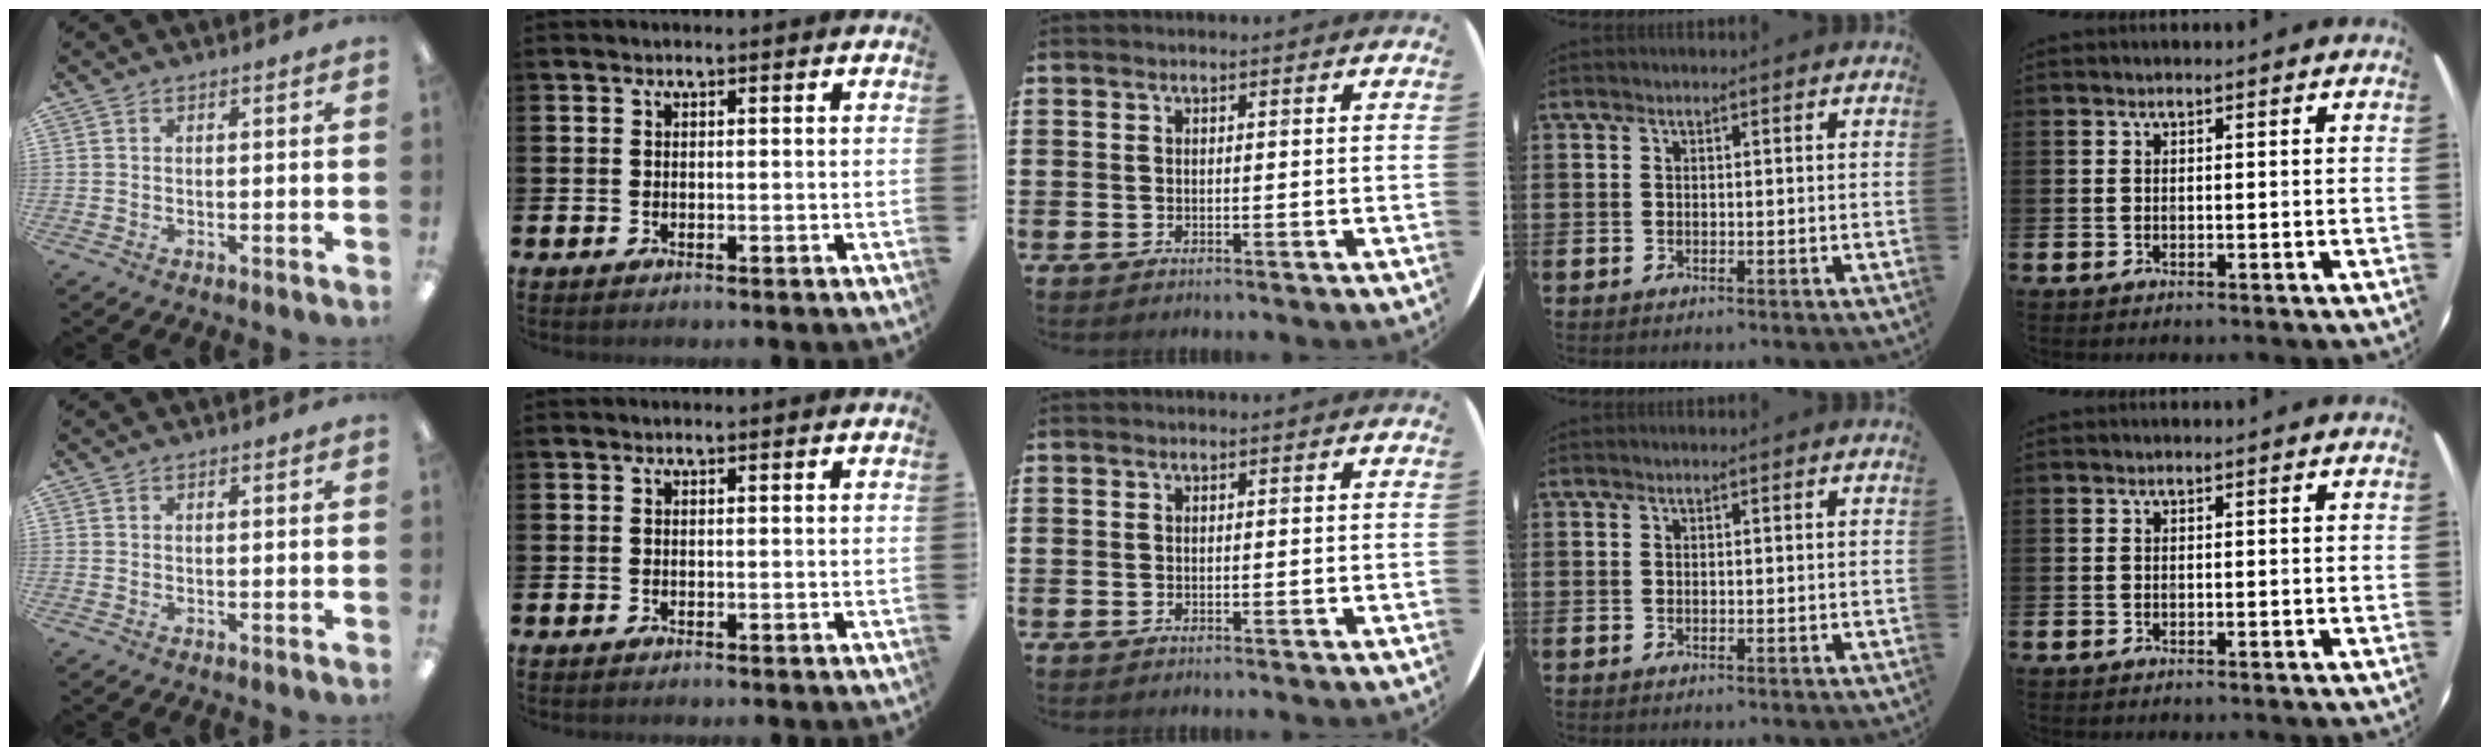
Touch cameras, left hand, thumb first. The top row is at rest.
{}